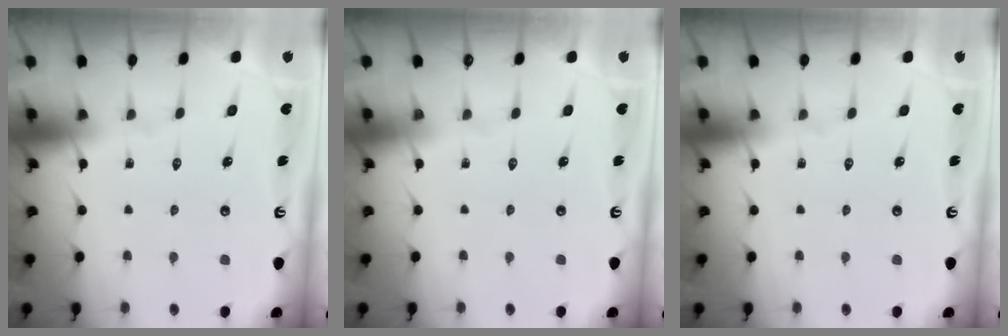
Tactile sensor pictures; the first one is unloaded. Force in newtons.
{"total": 0.0}
{"total": 0.0}